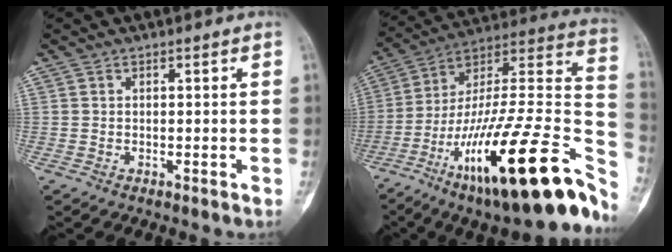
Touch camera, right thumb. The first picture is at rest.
{"total": 37.0, "force": [-17.5, 10.0, 31.1], "torque": [-0.411, 0.072, -0.274]}